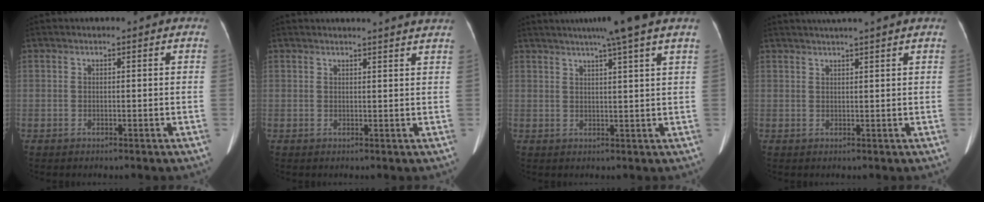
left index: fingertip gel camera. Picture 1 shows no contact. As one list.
[{"total": 5.7, "force": [5.4, -0.6, 1.7], "torque": [-0.017, 0.005, 0.046]}, {"total": 8.3, "force": [6.4, -1.5, 5.2], "torque": [-0.071, 0.013, 0.076]}, {"total": 6.0, "force": [5.2, -0.9, 2.9], "torque": [-0.041, 0.027, 0.068]}]